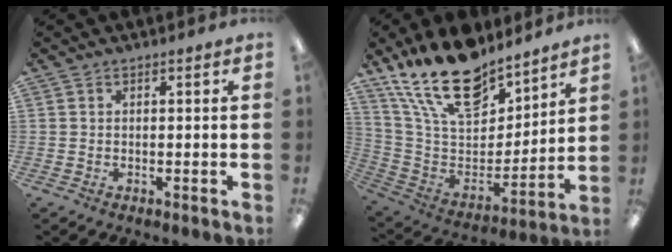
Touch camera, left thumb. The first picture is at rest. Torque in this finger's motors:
{"motor_torque": [2.41, 0.98, 1.68, -1.08, 0.58]}